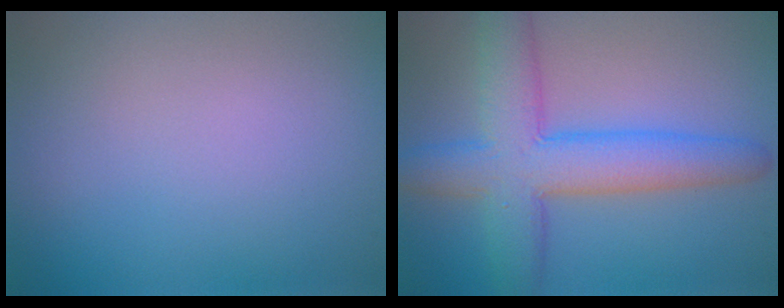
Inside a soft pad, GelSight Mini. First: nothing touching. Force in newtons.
{"total": 7.7, "press": 7.7, "slide": 0.2}